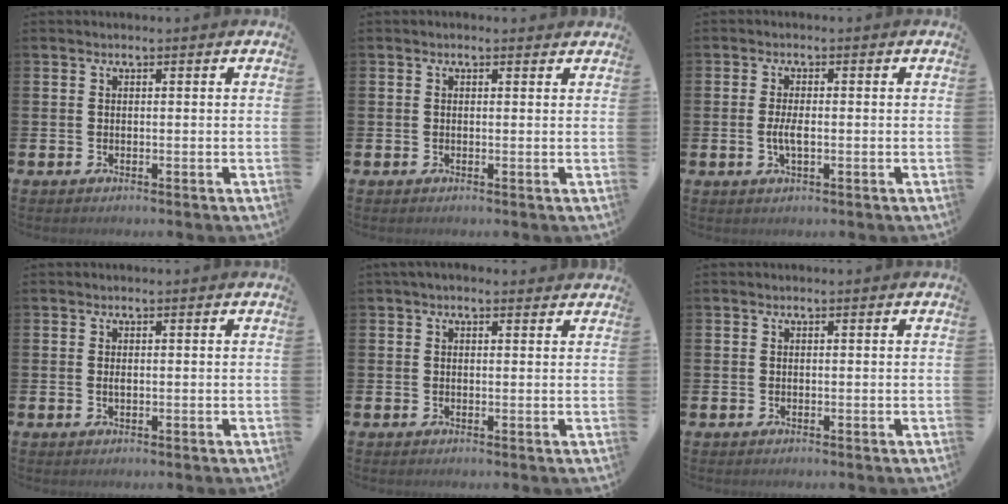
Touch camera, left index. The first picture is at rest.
{"total": 0.0}
{"total": 2.7, "force": [-0.3, 0.9, 2.5], "torque": [-0.037, -0.004, -0.008]}
{"total": 0.7, "force": [0.1, 0.3, 0.6], "torque": [-0.005, -0.002, 0.000]}
{"total": 1.2, "force": [0.9, 0.5, 0.5], "torque": [0.000, 0.001, 0.013]}
{"total": 0.0}